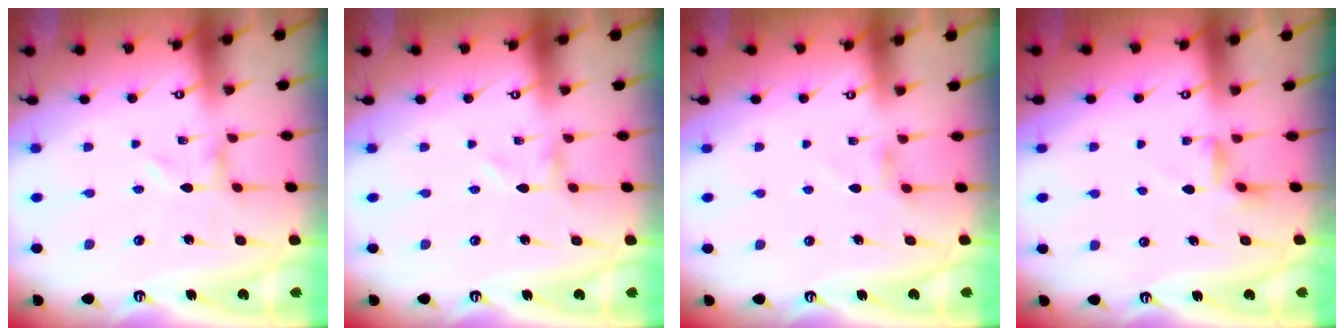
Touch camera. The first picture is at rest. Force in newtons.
{"total": 0.0}
{"total": 2.7, "press": 2.7, "slide": 0.4}
{"total": 2.5, "press": 2.4, "slide": 0.6}